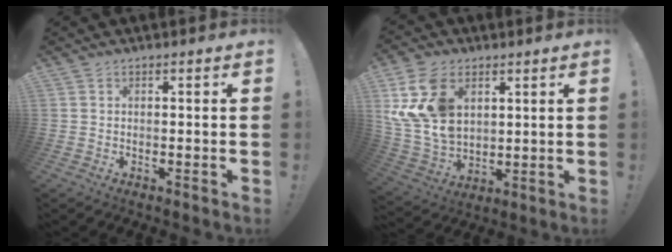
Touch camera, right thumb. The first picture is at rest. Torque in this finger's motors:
{"motor_torque": [1.95, 3.05, 0.95, 0.13, 0.16]}